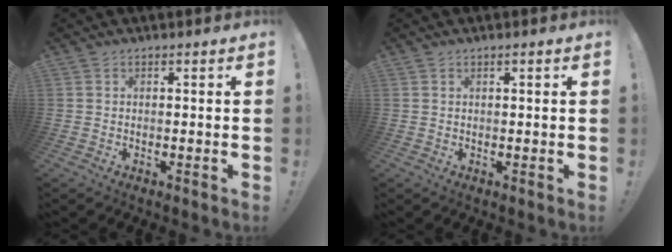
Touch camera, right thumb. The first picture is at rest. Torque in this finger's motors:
{"motor_torque": [0.40, -0.09, -0.45, 0.45, 0.04]}